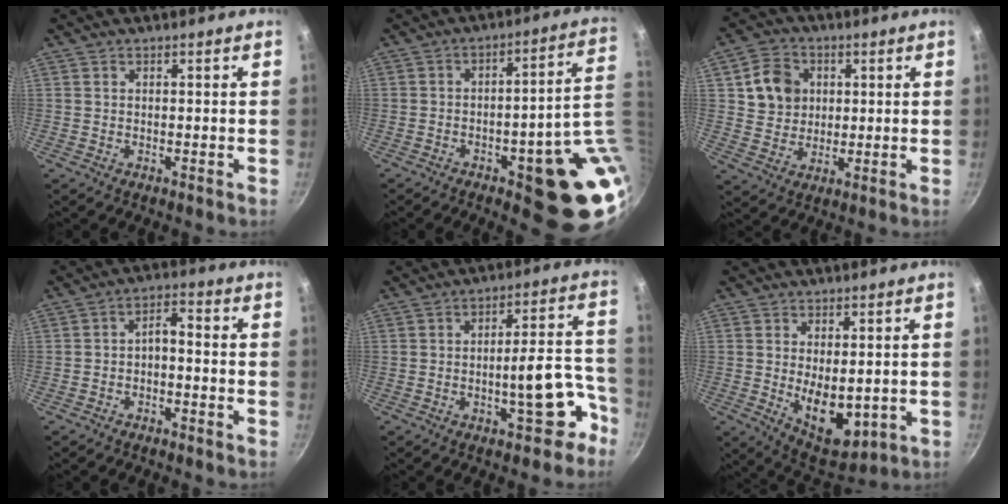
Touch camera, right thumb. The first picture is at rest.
{"total": 17.9, "force": [-2.6, 5.6, 16.8], "torque": [-0.162, 0.015, -0.023]}
{"total": 9.0, "force": [2.3, 7.8, 3.8], "torque": [-0.042, 0.004, 0.040]}
{"total": 3.8, "force": [-1.9, 1.8, 2.7], "torque": [-0.046, 0.037, -0.032]}
{"total": 11.4, "force": [-5.9, 4.2, 8.7], "torque": [-0.063, 0.075, -0.074]}
{"total": 10.1, "force": [-0.6, 5.6, 8.4], "torque": [-0.107, -0.018, 0.016]}